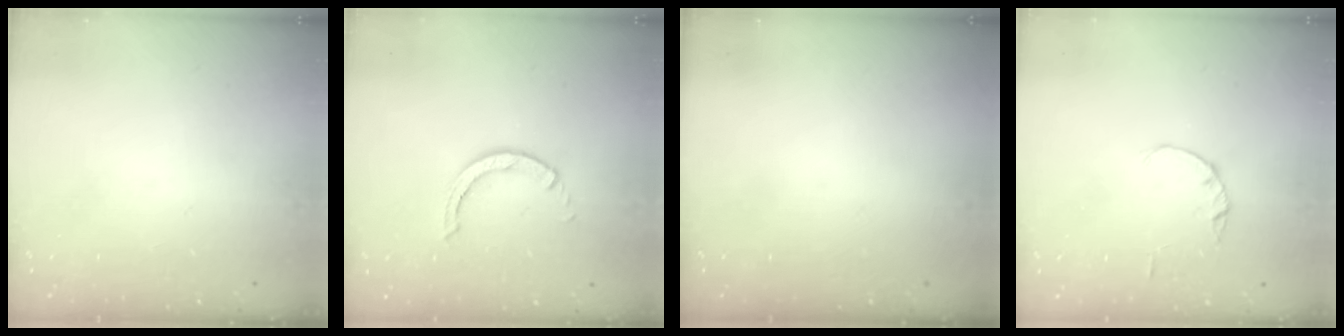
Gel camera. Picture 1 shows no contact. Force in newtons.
{"total": 3.2, "press": 3.2, "slide": 0.4}
{"total": 0.0}
{"total": 1.0, "press": 1.0, "slide": 0.2}